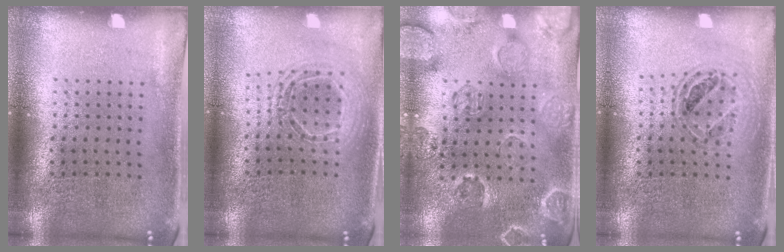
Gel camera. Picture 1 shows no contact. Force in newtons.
{"total": 1.6, "press": 1.3, "slide": 0.9}
{"total": 2.5, "press": 2.1, "slide": 1.3}
{"total": 0.8, "press": 0.8, "slide": 0.2}